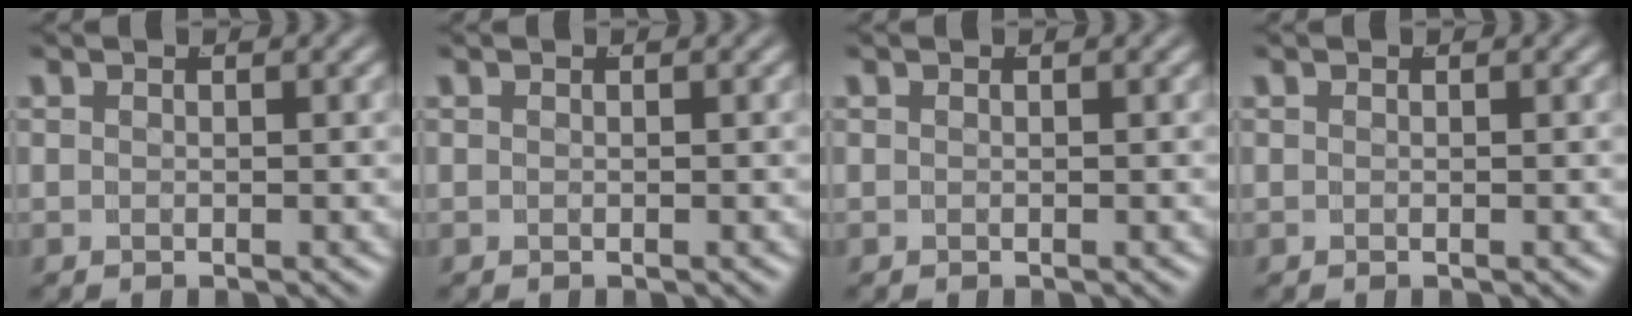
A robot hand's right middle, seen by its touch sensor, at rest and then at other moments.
{"total": 0.0}
{"total": 0.0}
{"total": 0.0}